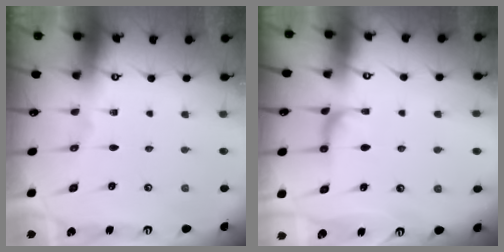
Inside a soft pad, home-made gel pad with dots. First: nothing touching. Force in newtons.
{"total": 2.9, "press": 2.7, "slide": 0.9}